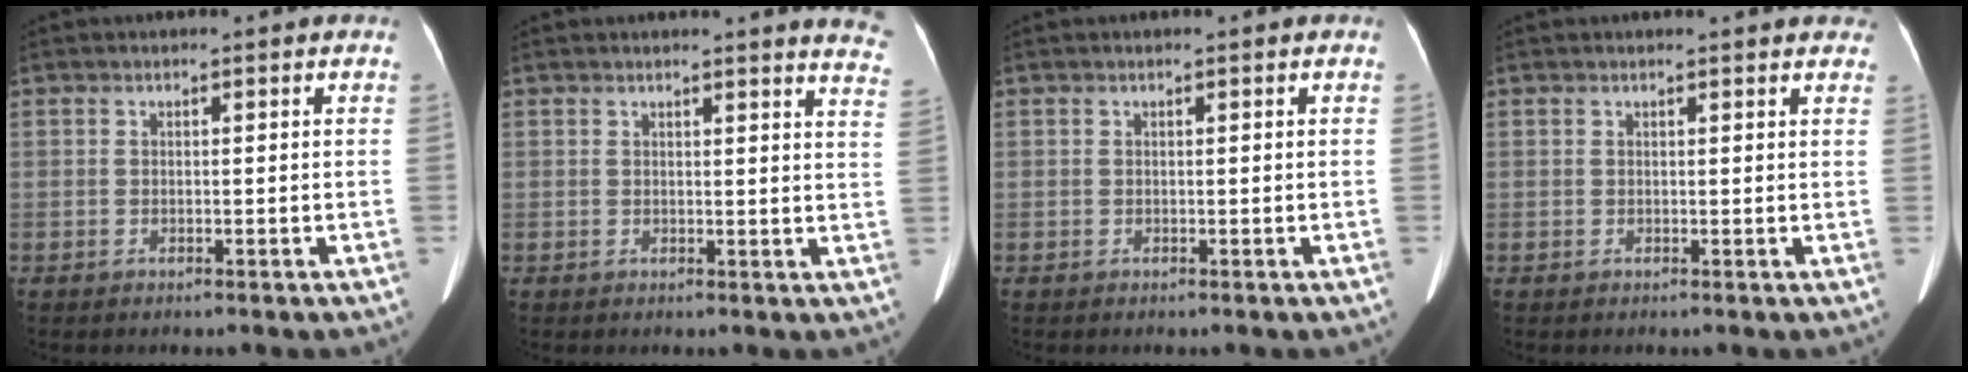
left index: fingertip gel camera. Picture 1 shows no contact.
{"total": 8.5, "force": [8.2, 0.1, 2.4], "torque": [-0.008, -0.059, 0.053]}
{"total": 0.0}
{"total": 7.8, "force": [7.3, 1.8, 2.2], "torque": [-0.013, 0.006, 0.061]}